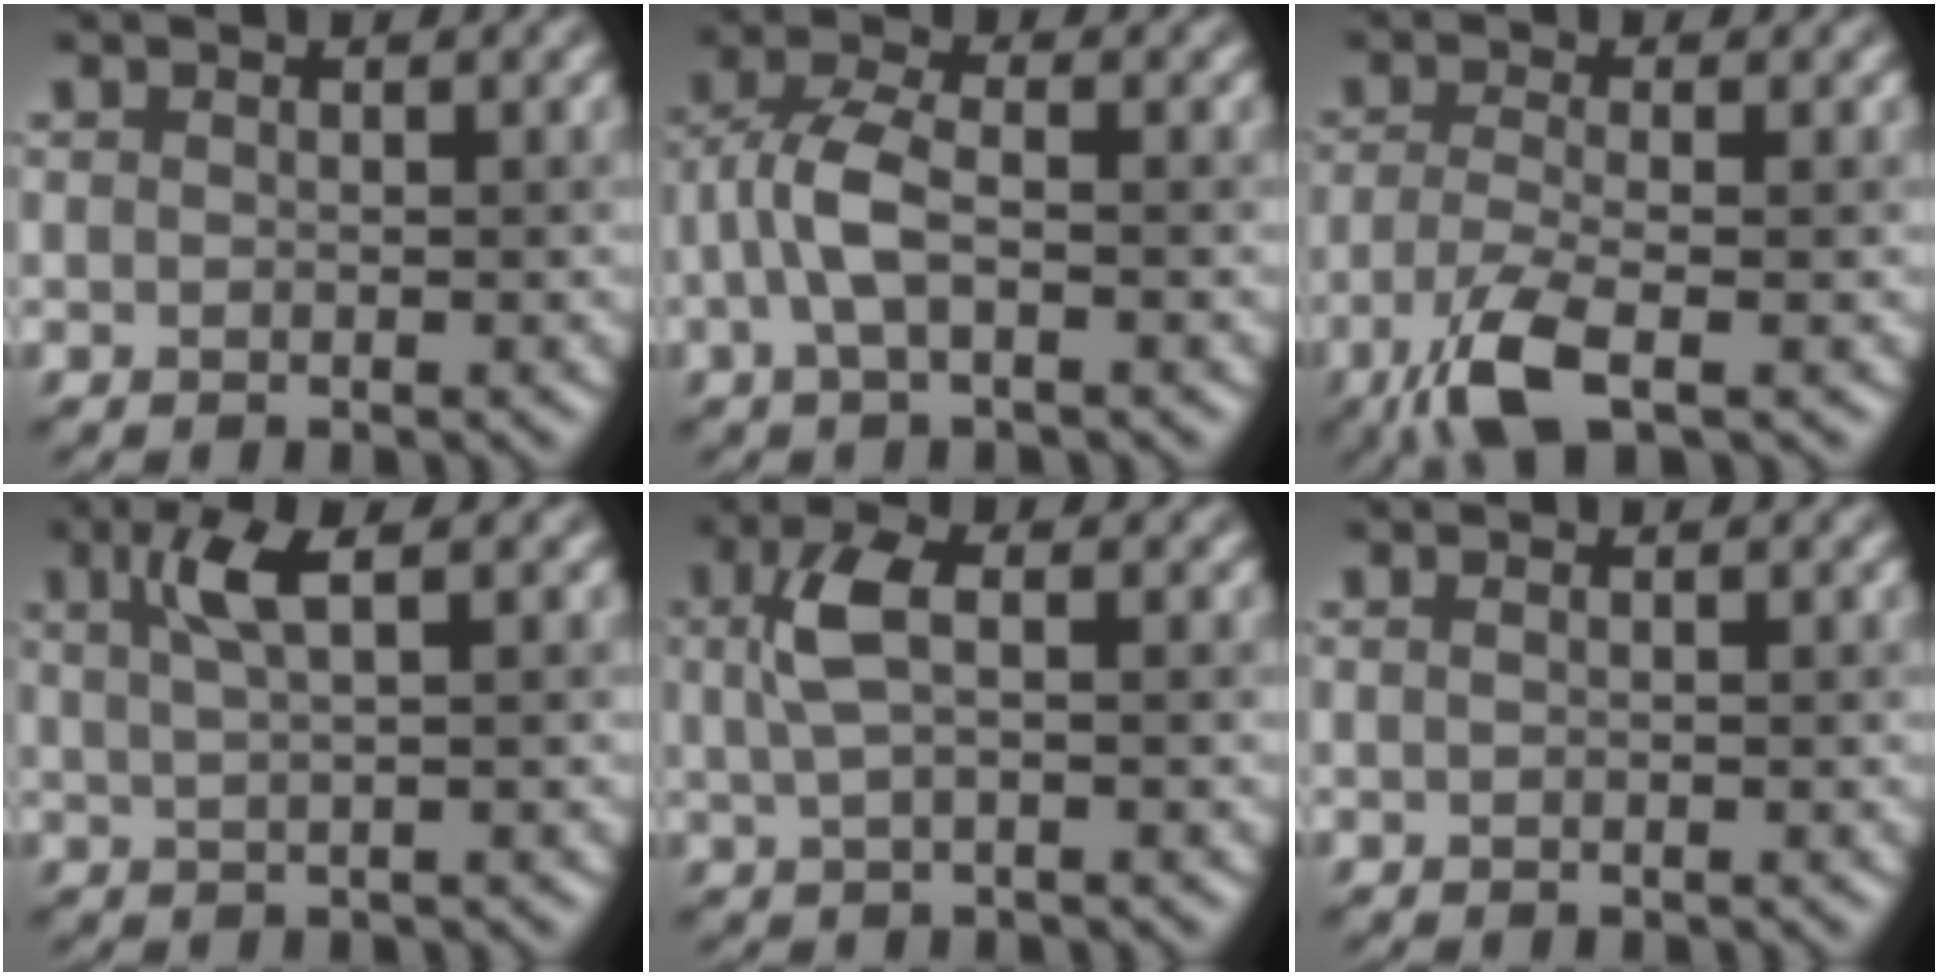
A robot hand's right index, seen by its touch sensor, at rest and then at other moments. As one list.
[{"total": 4.0, "force": [-0.8, 1.6, 3.5], "torque": [-0.082, 0.014, -0.018]}, {"total": 4.7, "force": [-2.6, 1.3, 3.7], "torque": [-0.086, -0.001, -0.050]}, {"total": 3.2, "force": [1.3, 0.6, 2.8], "torque": [-0.047, 0.010, 0.028]}, {"total": 3.4, "force": [0.7, 1.2, 3.1], "torque": [-0.067, 0.012, 0.015]}, {"total": 1.0, "force": [0.3, 0.5, 0.8], "torque": [-0.002, -0.003, -0.005]}]